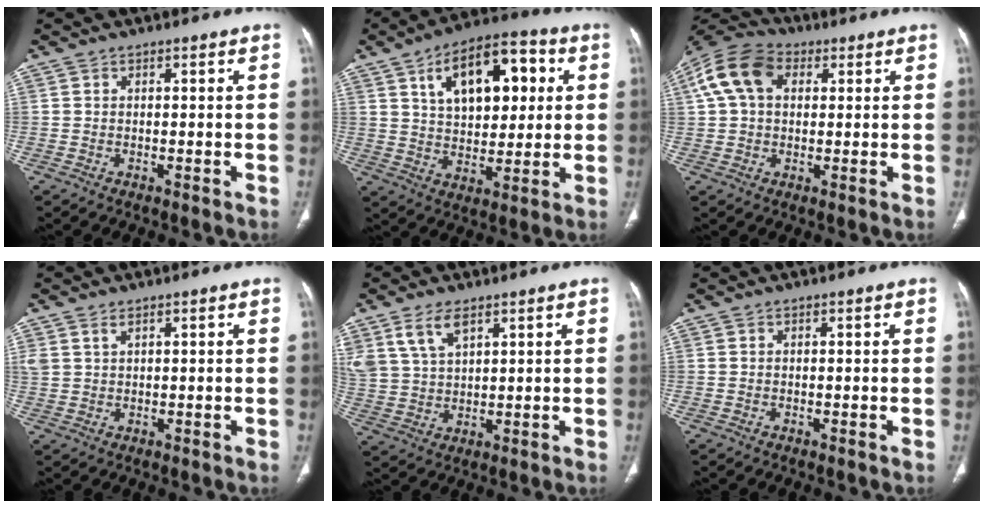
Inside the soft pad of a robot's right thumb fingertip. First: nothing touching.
{"total": 17.3, "force": [5.6, 9.6, 13.3], "torque": [-0.164, 0.003, 0.091]}
{"total": 11.7, "force": [3.3, 8.2, 7.8], "torque": [-0.147, 0.027, 0.050]}
{"total": 2.7, "force": [1.7, 1.4, 1.6], "torque": [-0.037, 0.002, 0.045]}
{"total": 7.9, "force": [4.8, 4.0, 4.8], "torque": [-0.094, -0.012, 0.105]}
{"total": 0.0}